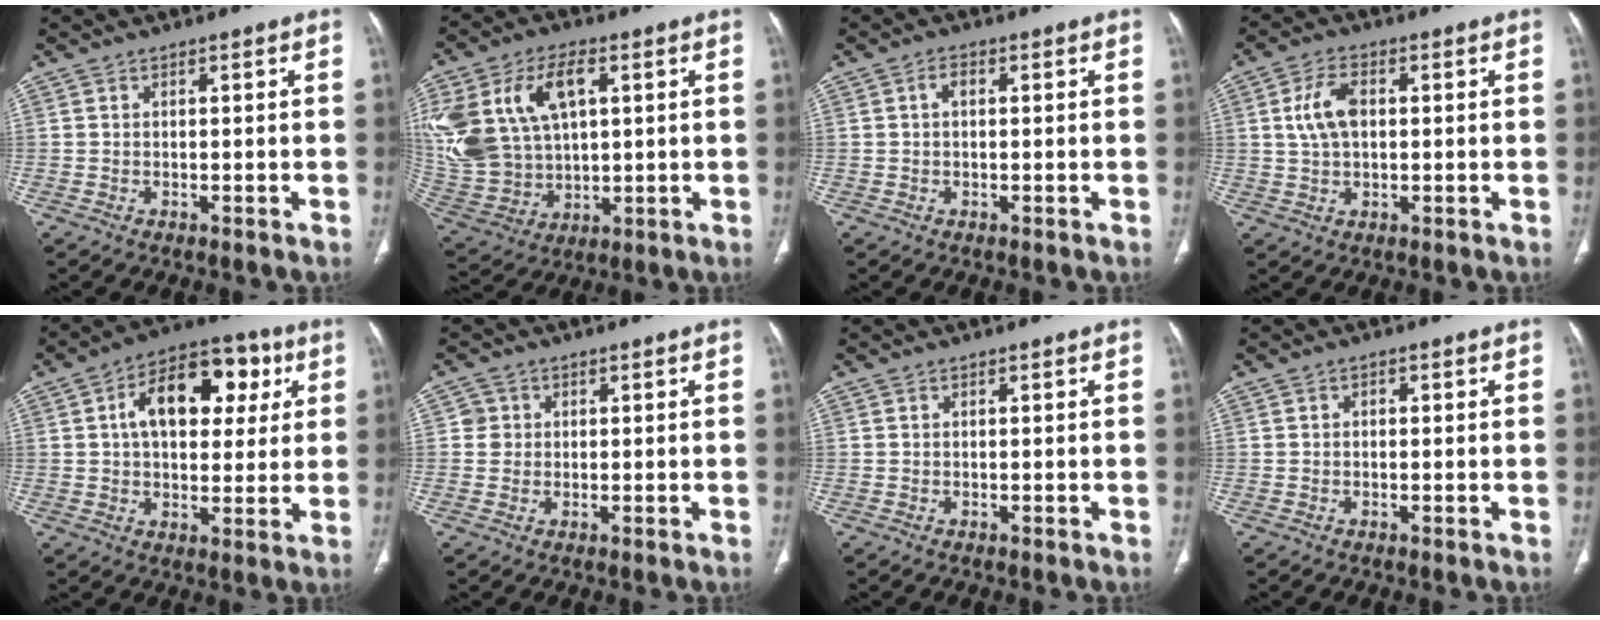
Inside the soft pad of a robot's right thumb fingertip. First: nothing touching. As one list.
[{"total": 21.7, "force": [6.3, 13.9, 15.4], "torque": [-0.333, 0.006, 0.132]}, {"total": 1.9, "force": [0.2, 1.1, 1.5], "torque": [-0.026, 0.009, 0.002]}, {"total": 6.7, "force": [1.1, 3.9, 5.3], "torque": [-0.106, 0.009, 0.020]}, {"total": 16.6, "force": [4.6, 10.1, 12.4], "torque": [-0.149, 0.016, 0.065]}, {"total": 2.2, "force": [0.4, 2.2, 0.1], "torque": [0.012, 0.004, 0.003]}, {"total": 0.0}, {"total": 0.8, "force": [0.1, 0.6, 0.5], "torque": [-0.003, 0.002, -0.003]}]